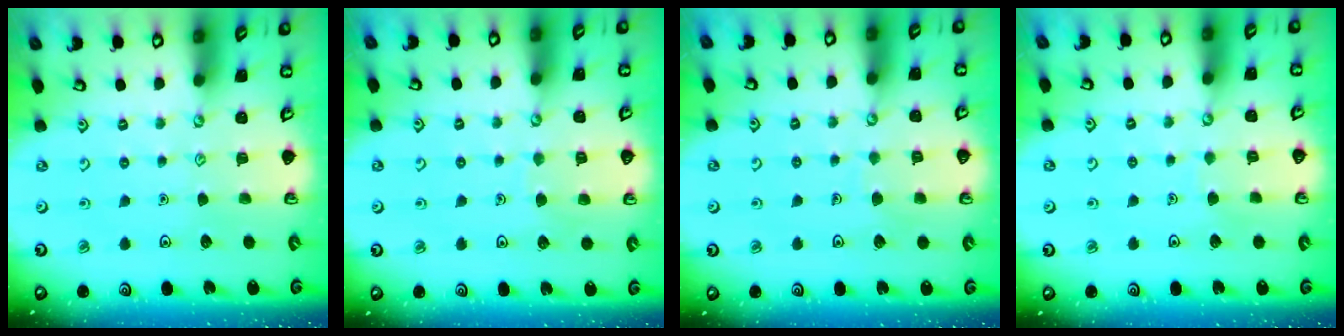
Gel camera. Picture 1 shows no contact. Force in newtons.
{"total": 3.3, "press": 3.3, "slide": 0.3}
{"total": 3.3, "press": 3.3, "slide": 0.3}
{"total": 2.4, "press": 2.4, "slide": 0.1}